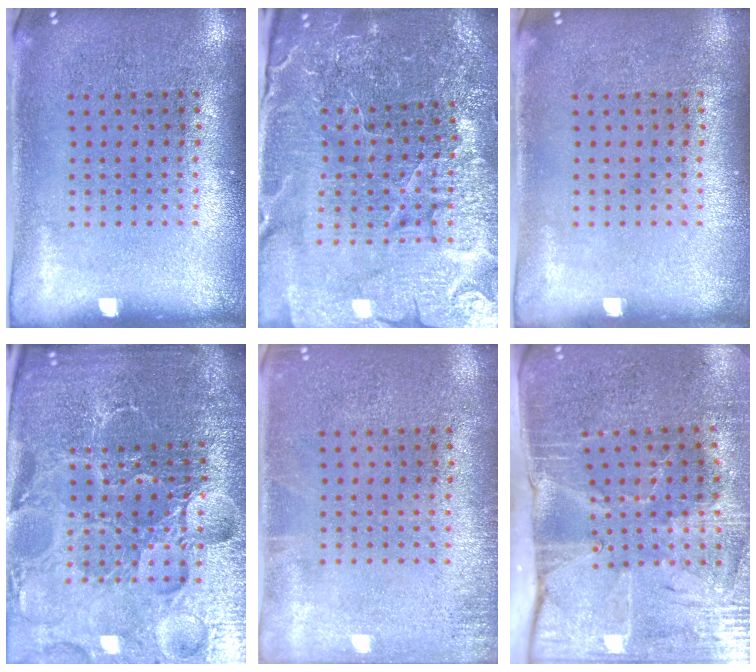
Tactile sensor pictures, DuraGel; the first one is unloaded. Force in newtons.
{"total": 4.9, "press": 4.7, "slide": 1.4}
{"total": 0.0}
{"total": 6.1, "press": 5.6, "slide": 2.4}
{"total": 1.2, "press": 1.1, "slide": 0.2}
{"total": 4.4, "press": 3.7, "slide": 2.4}